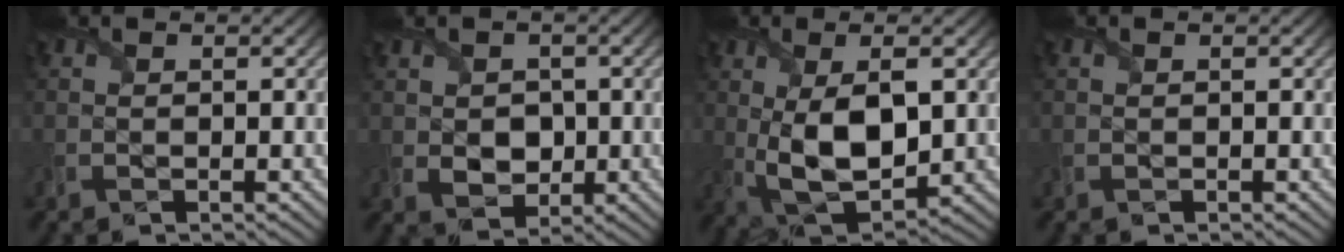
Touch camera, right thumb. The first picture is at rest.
{"total": 3.8, "force": [0.2, 3.2, 2.0], "torque": [-0.047, -0.009, 0.003]}
{"total": 10.1, "force": [0.3, 4.9, 8.9], "torque": [-0.187, -0.005, 0.012]}
{"total": 0.0}